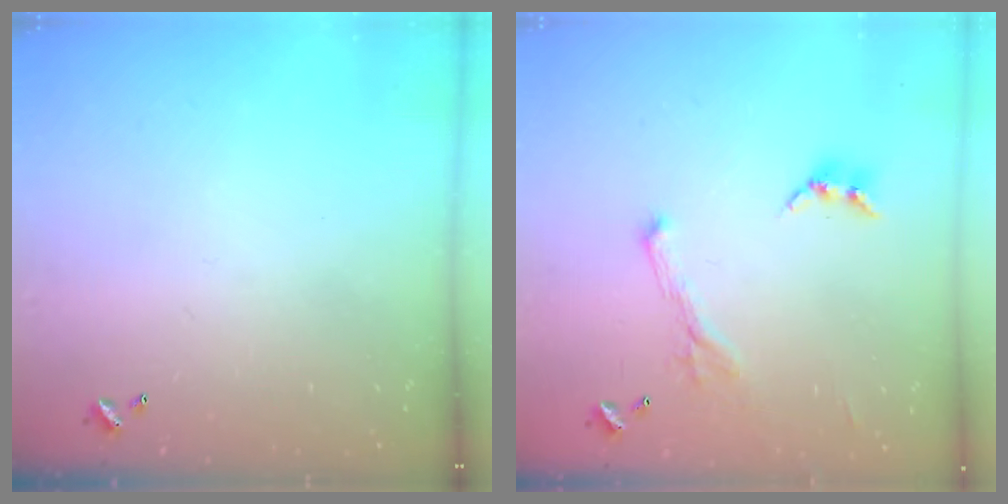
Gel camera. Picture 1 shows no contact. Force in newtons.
{"total": 1.1, "press": 0.6, "slide": 0.9}